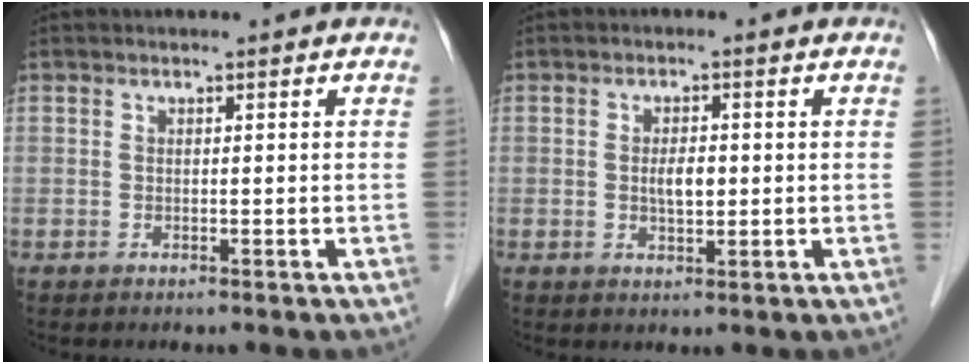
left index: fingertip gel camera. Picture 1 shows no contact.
{"total": 3.0, "force": [0.0, 1.2, 2.7], "torque": [-0.050, 0.000, 0.001]}